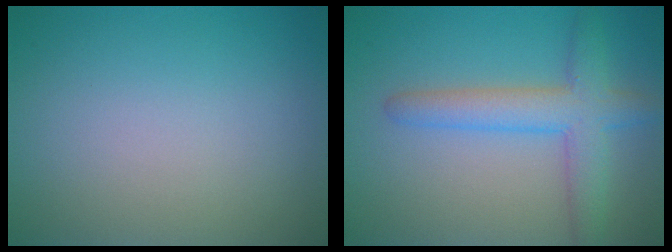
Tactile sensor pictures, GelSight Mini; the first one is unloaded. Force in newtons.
{"total": 4.5, "press": 4.5, "slide": 0.2}